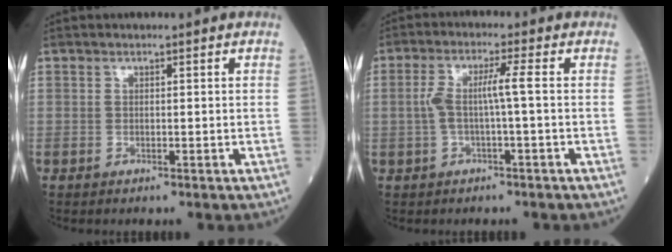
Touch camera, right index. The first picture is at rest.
{"total": 4.7, "force": [-0.3, 0.0, 4.7], "torque": [-0.103, 0.017, -0.002]}